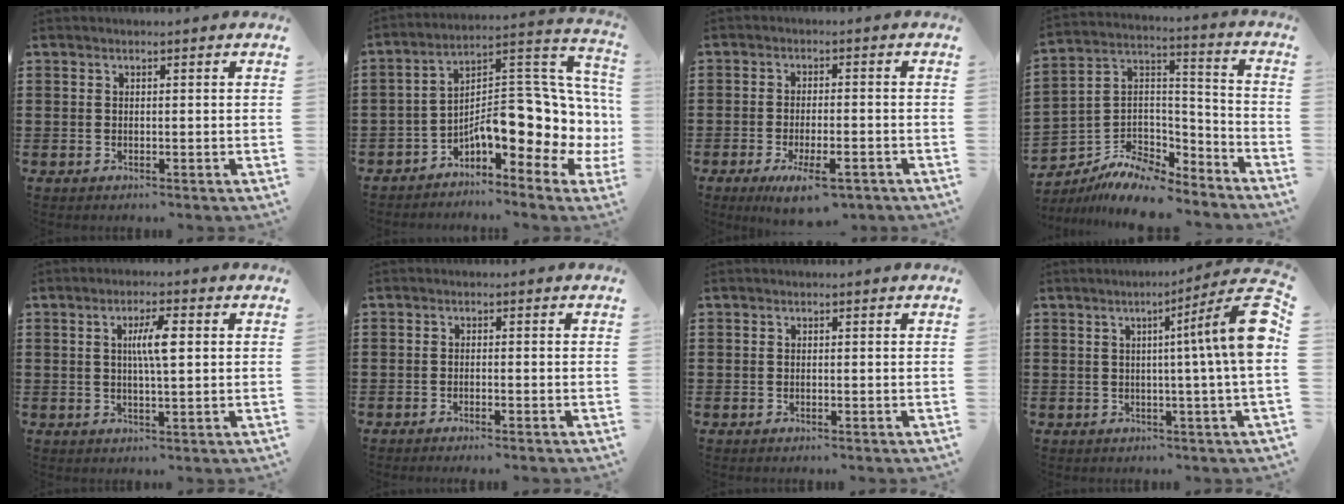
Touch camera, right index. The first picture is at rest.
{"total": 11.1, "force": [-2.9, 4.6, 9.6], "torque": [-0.116, -0.041, -0.062]}
{"total": 6.0, "force": [-3.7, 1.6, 4.4], "torque": [-0.081, -0.006, -0.065]}
{"total": 9.4, "force": [-8.3, 3.4, 2.6], "torque": [-0.059, 0.018, -0.164]}
{"total": 5.0, "force": [0.9, 0.9, 4.9], "torque": [-0.095, 0.007, 0.011]}
{"total": 1.0, "force": [-0.9, -0.1, 0.4], "torque": [-0.008, -0.002, -0.017]}
{"total": 0.5, "force": [-0.3, 0.4, 0.0], "torque": [-0.001, 0.004, -0.008]}
{"total": 10.5, "force": [2.3, -0.5, 10.2], "torque": [-0.148, -0.029, 0.028]}